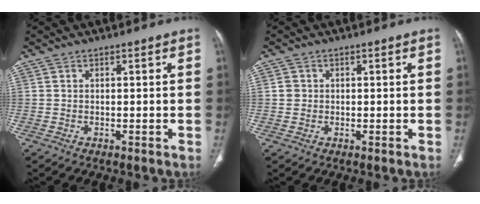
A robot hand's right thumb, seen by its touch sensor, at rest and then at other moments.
{"total": 1.7, "force": [0.1, 1.6, 0.4], "torque": [0.002, 0.004, 0.003]}